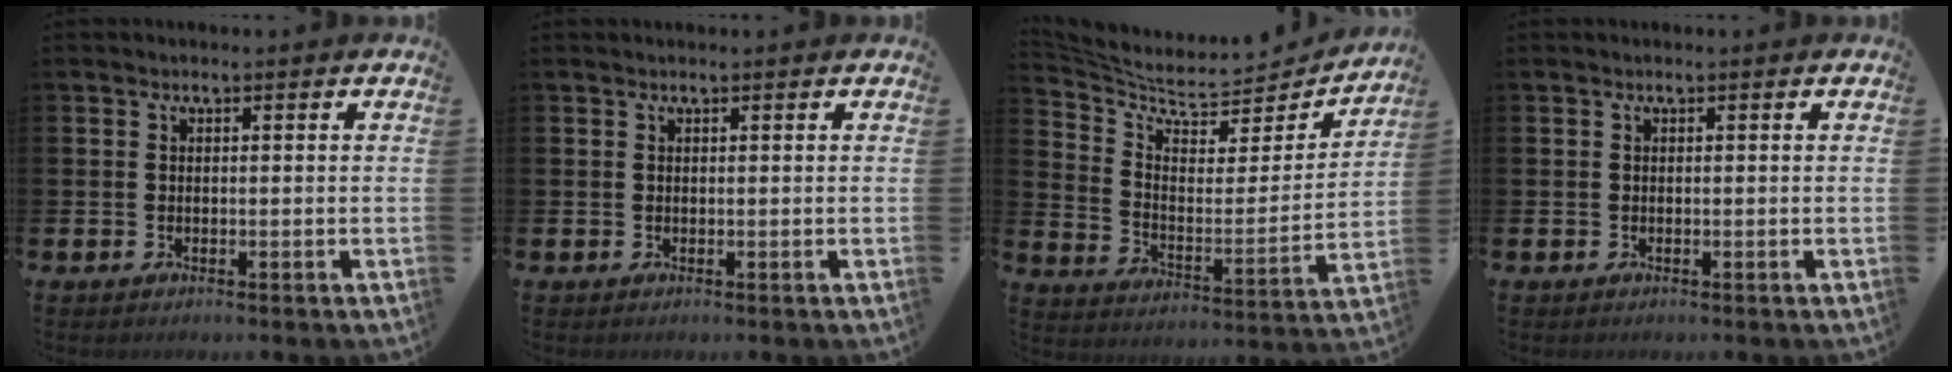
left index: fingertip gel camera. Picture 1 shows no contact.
{"total": 0.0}
{"total": 7.2, "force": [6.4, 2.5, 2.3], "torque": [-0.082, -0.055, 0.107]}
{"total": 0.0}